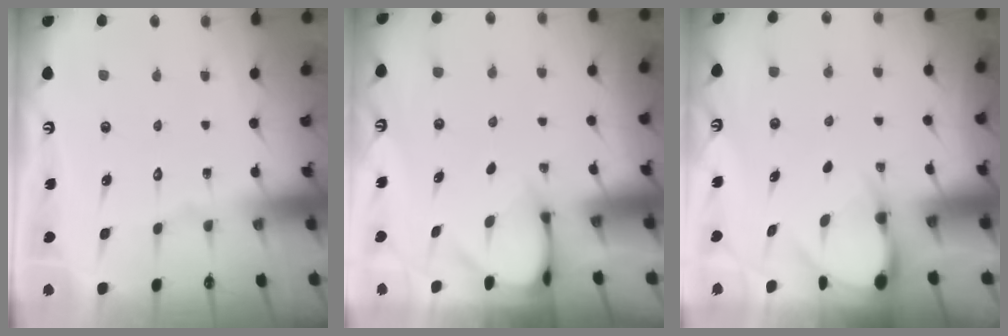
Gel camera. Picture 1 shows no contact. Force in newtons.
{"total": 2.9, "press": 2.9, "slide": 0.2}
{"total": 3.8, "press": 3.8, "slide": 0.2}